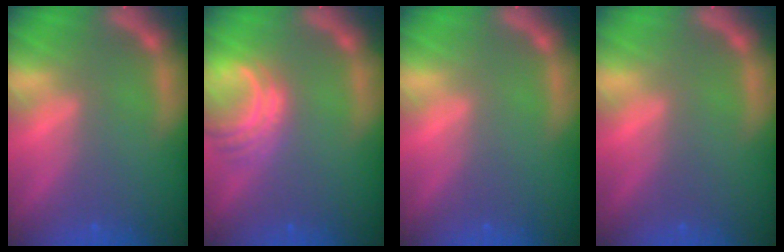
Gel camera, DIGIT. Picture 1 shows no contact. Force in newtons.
{"total": 4.5}
{"total": 0.0}
{"total": 0.0}